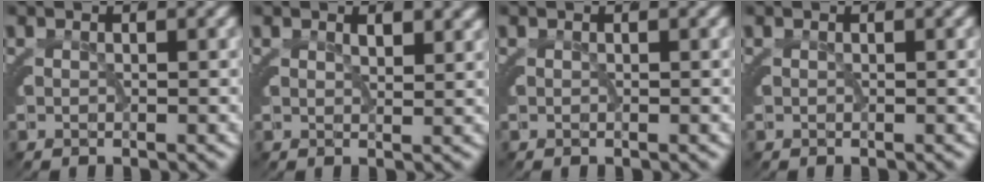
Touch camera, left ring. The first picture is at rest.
{"total": 1.3, "force": [0.6, -1.1, 0.2], "torque": [0.003, 0.000, 0.012]}
{"total": 0.0}
{"total": 0.0}